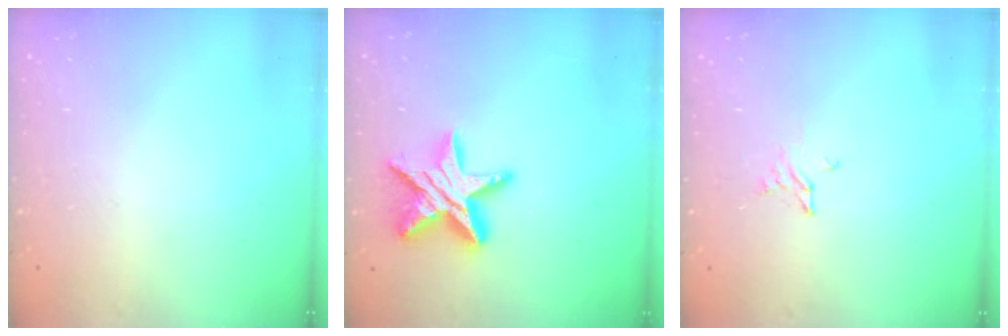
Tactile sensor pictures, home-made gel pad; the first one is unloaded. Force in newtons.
{"total": 14.8, "press": 14.8, "slide": 1.2}
{"total": 2.3, "press": 2.2, "slide": 0.2}